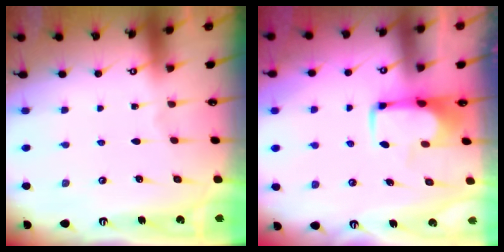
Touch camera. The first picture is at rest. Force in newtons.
{"total": 1.8, "press": 1.8, "slide": 0.4}